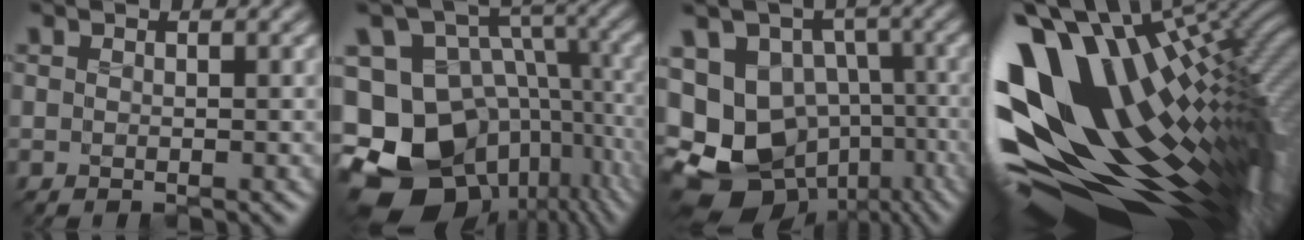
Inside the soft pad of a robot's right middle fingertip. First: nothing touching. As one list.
[{"total": 19.1, "force": [-7.0, 14.8, 9.7], "torque": [-0.202, -0.013, -0.102]}, {"total": 14.7, "force": [-4.9, 11.6, 7.5], "torque": [-0.147, -0.009, -0.073]}, {"total": 17.8, "force": [2.3, 9.3, 15.1], "torque": [-0.296, -0.050, 0.074]}]